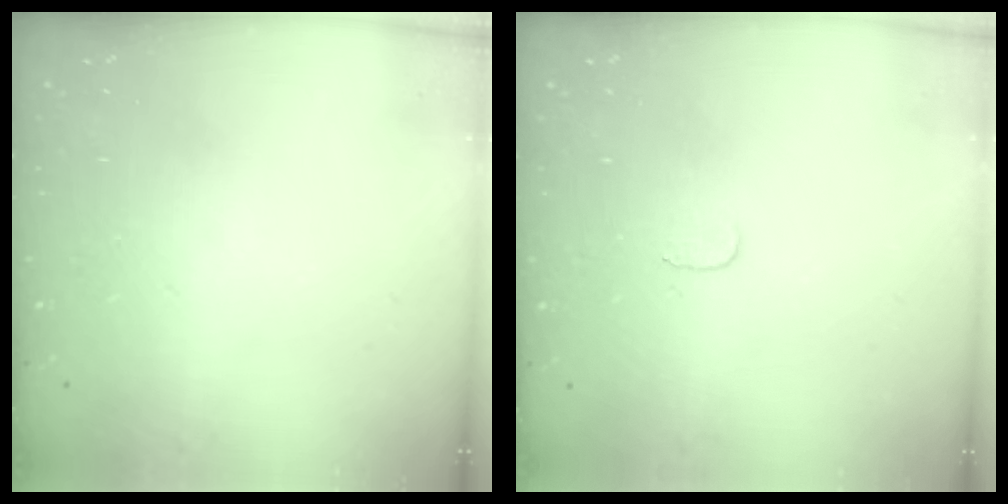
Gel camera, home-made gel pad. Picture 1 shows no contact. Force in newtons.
{"total": 3.0, "press": 3.0, "slide": 0.3}